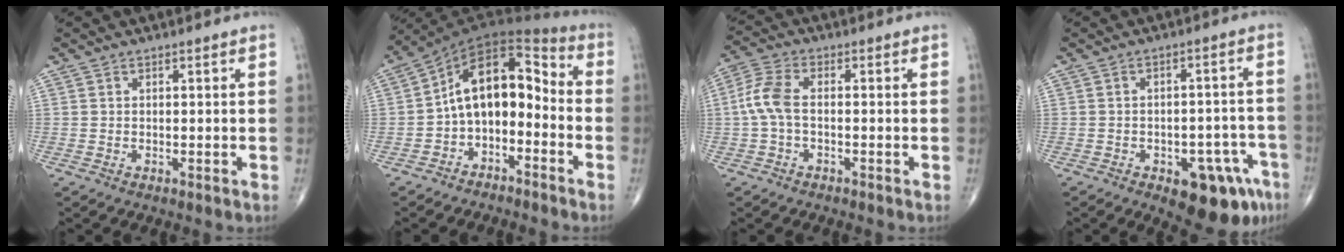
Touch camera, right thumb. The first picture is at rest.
{"total": 12.4, "force": [-3.0, 7.7, 9.2], "torque": [-0.117, 0.076, -0.063]}
{"total": 6.2, "force": [-0.5, 3.2, 5.3], "torque": [-0.127, 0.018, -0.018]}
{"total": 13.0, "force": [-6.7, 6.0, 9.4], "torque": [-0.086, 0.038, -0.079]}